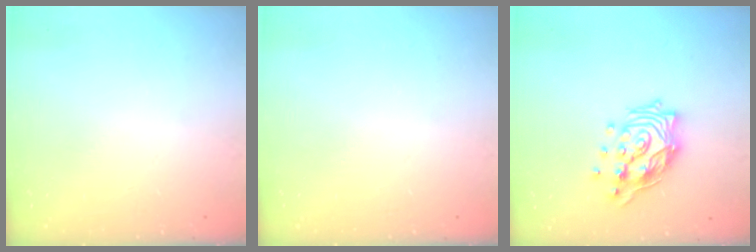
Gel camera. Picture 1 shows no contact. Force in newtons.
{"total": 0.0}
{"total": 15.2, "press": 15.2, "slide": 1.1}